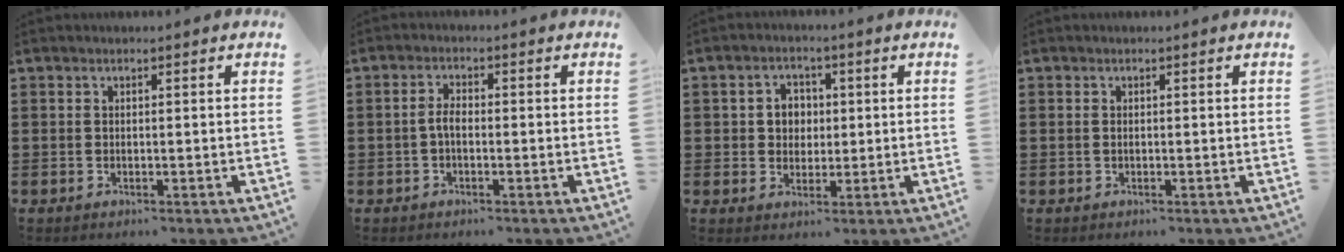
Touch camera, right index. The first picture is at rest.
{"total": 2.4, "force": [-0.6, 1.0, 2.1], "torque": [-0.055, -0.002, -0.017]}
{"total": 3.9, "force": [0.3, 3.6, 1.6], "torque": [-0.044, 0.012, 0.001]}
{"total": 0.6, "force": [-0.1, 0.3, 0.5], "torque": [-0.011, 0.000, -0.002]}